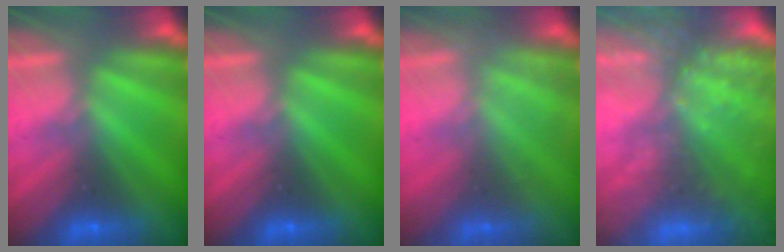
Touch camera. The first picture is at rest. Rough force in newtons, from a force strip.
{"total": 0.0}
{"total": 2.6}
{"total": 8.3}